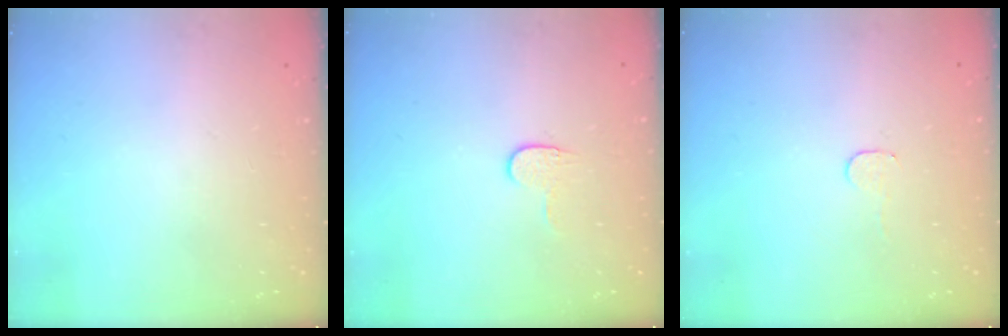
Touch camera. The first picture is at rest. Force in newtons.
{"total": 3.8, "press": 3.8, "slide": 0.4}
{"total": 2.8, "press": 2.8, "slide": 0.2}